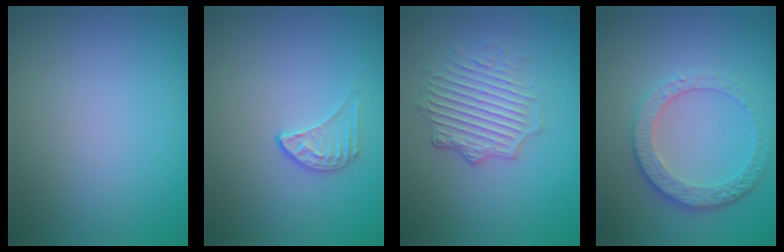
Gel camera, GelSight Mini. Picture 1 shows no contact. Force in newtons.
{"total": 1.6, "press": 1.0, "slide": 1.2}
{"total": 3.9, "press": 3.3, "slide": 2.1}
{"total": 4.5, "press": 3.2, "slide": 3.2}